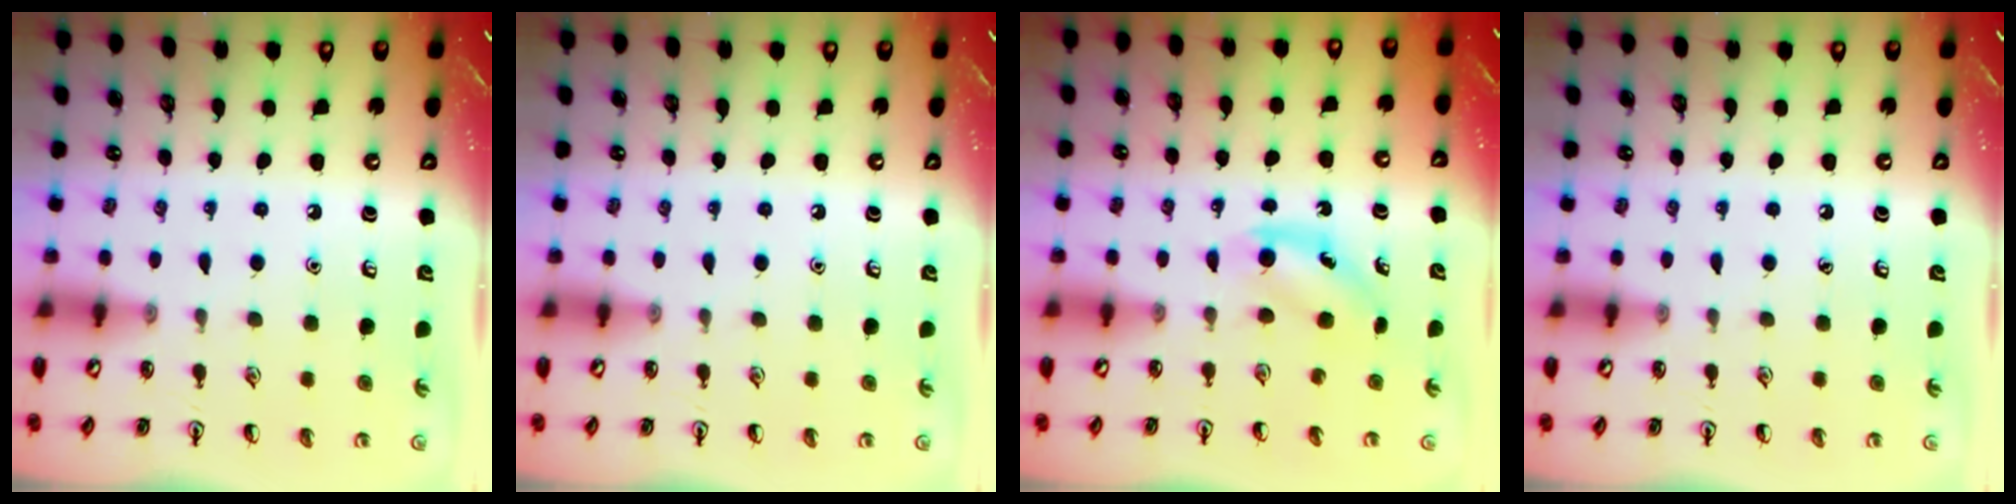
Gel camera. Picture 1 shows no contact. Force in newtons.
{"total": 0.0}
{"total": 4.0, "press": 3.9, "slide": 0.9}
{"total": 0.0}